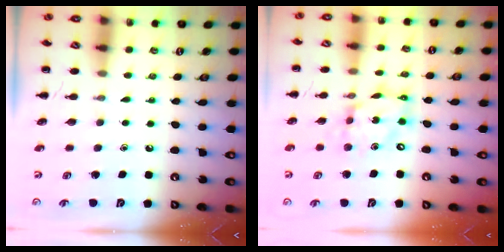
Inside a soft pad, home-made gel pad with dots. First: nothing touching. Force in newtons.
{"total": 12.8, "press": 12.4, "slide": 3.3}